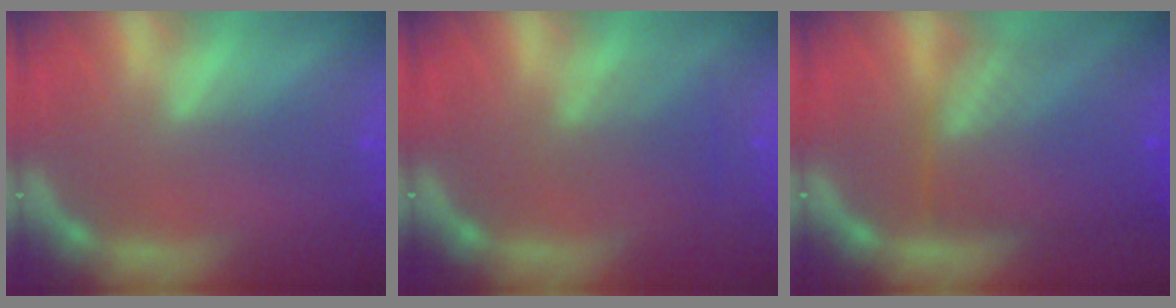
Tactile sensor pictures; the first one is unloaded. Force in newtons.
{"total": 3.0}
{"total": 9.5}